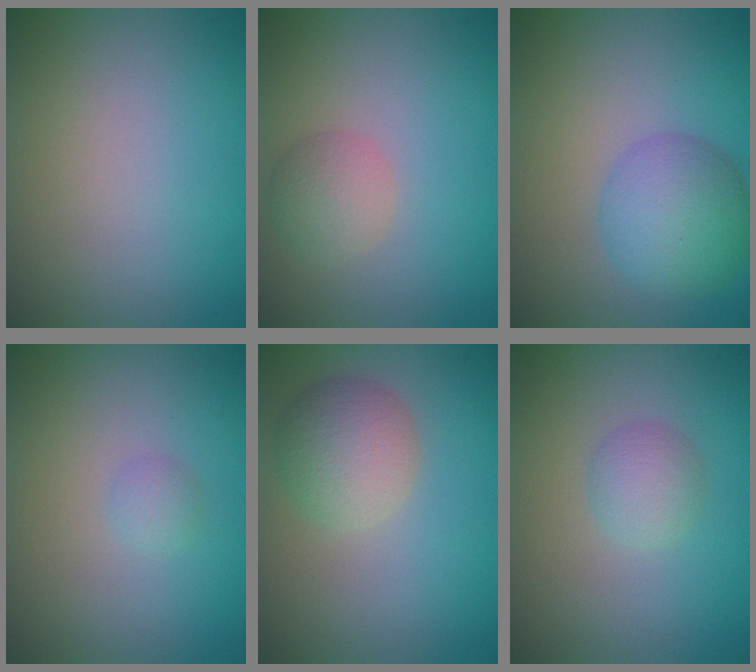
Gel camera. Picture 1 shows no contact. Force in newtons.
{"total": 2.6, "press": 2.6, "slide": 0.1}
{"total": 5.2, "press": 5.2, "slide": 0.2}
{"total": 0.9, "press": 0.9, "slide": 0.1}
{"total": 4.5, "press": 4.5, "slide": 0.2}
{"total": 2.1, "press": 2.1, "slide": 0.1}